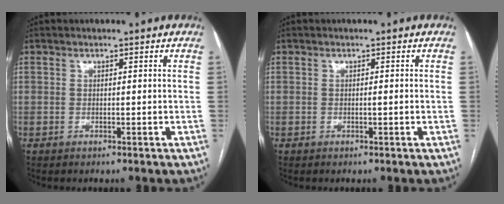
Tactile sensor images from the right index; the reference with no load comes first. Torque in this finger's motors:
{"motor_torque": [0.16, 0.29, 0.06, 0.02]}